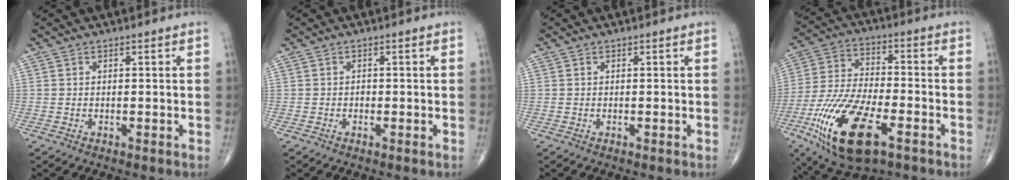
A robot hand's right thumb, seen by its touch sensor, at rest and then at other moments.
{"total": 0.7, "force": [-0.2, 0.5, 0.4], "torque": [-0.002, 0.002, -0.006]}
{"total": 0.0}
{"total": 20.6, "force": [-9.1, 8.5, 16.4], "torque": [-0.337, 0.012, -0.159]}